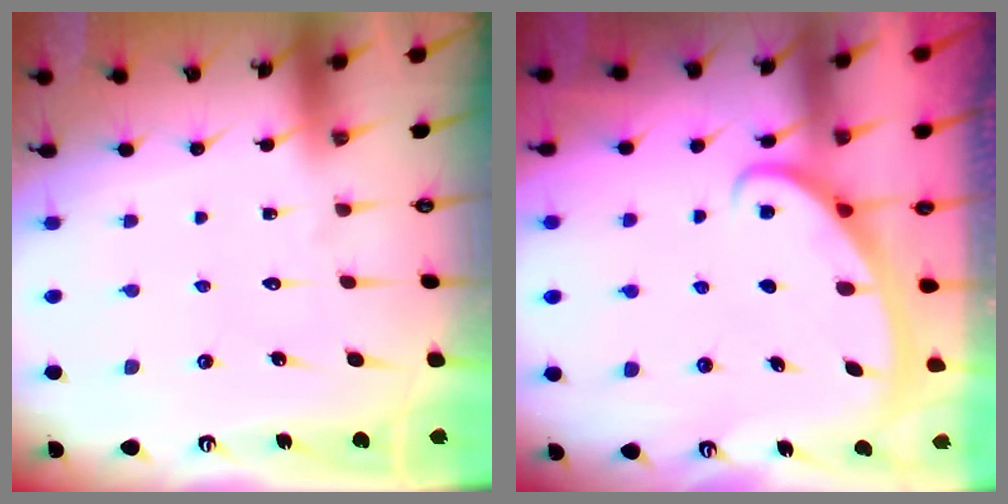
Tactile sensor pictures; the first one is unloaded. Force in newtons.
{"total": 2.9, "press": 2.9, "slide": 0.4}